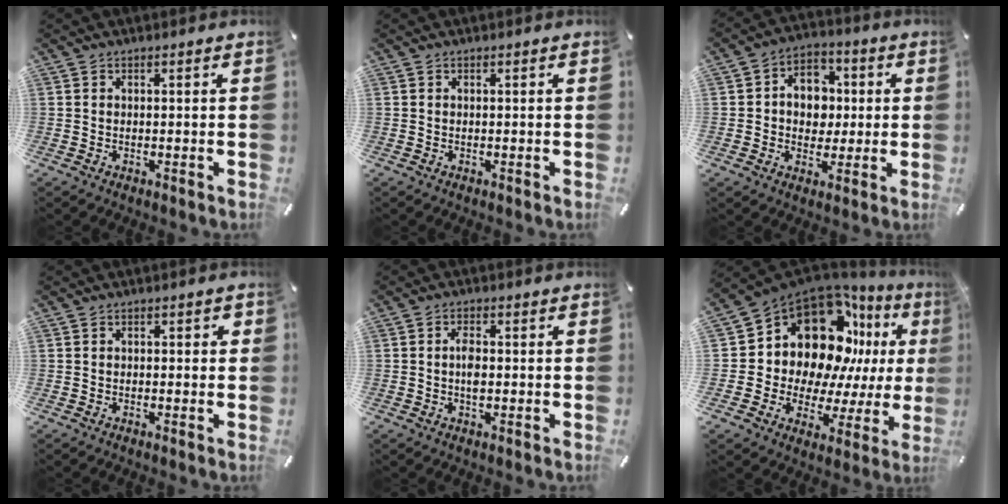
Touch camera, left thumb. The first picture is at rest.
{"total": 0.0}
{"total": 9.2, "force": [0.0, 8.0, 4.5], "torque": [-0.065, 0.013, 0.003]}
{"total": 1.1, "force": [-0.4, 0.7, 0.7], "torque": [-0.013, 0.005, -0.010]}
{"total": 3.2, "force": [-0.2, 1.6, 2.7], "torque": [-0.059, 0.000, -0.007]}
{"total": 18.0, "force": [8.8, 12.4, 9.6], "torque": [-0.160, -0.092, 0.161]}